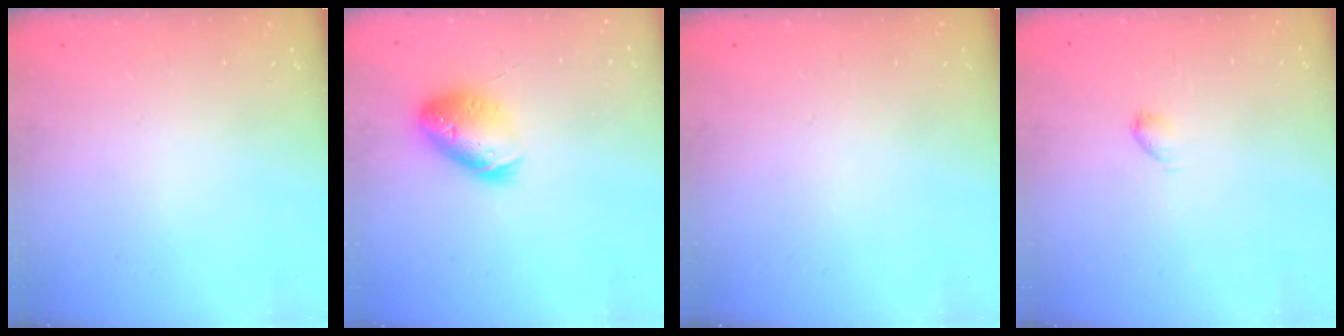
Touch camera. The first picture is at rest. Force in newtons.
{"total": 13.9, "press": 13.8, "slide": 2.2}
{"total": 0.0}
{"total": 2.8, "press": 2.8, "slide": 0.5}